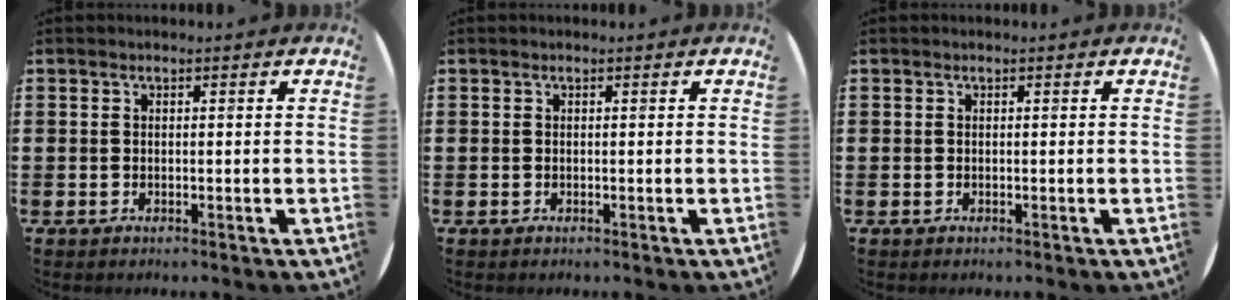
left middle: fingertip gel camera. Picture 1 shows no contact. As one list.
[{"total": 0.0}, {"total": 0.0}]